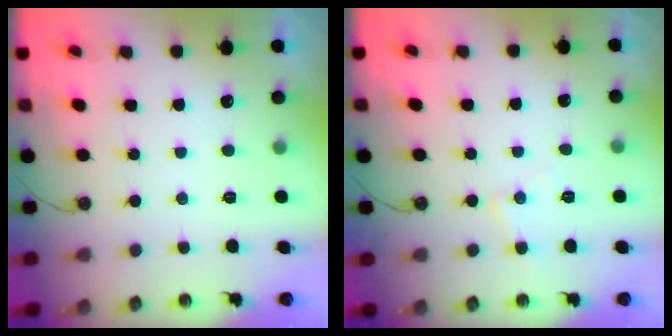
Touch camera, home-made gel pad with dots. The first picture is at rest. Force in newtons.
{"total": 6.4, "press": 6.4, "slide": 0.5}